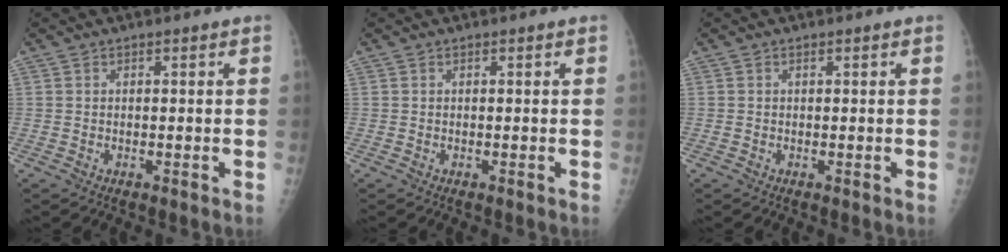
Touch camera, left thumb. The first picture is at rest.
{"total": 0.0}
{"total": 0.0}